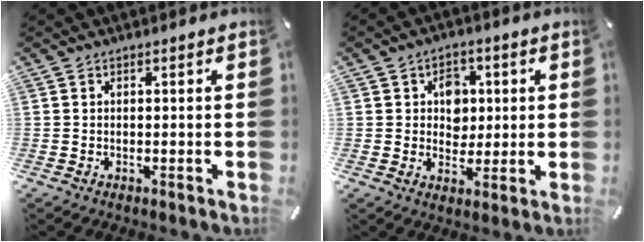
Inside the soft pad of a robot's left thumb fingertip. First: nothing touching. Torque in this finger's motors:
{"motor_torque": [0.72, 0.92, 0.42, -0.27, 0.03]}